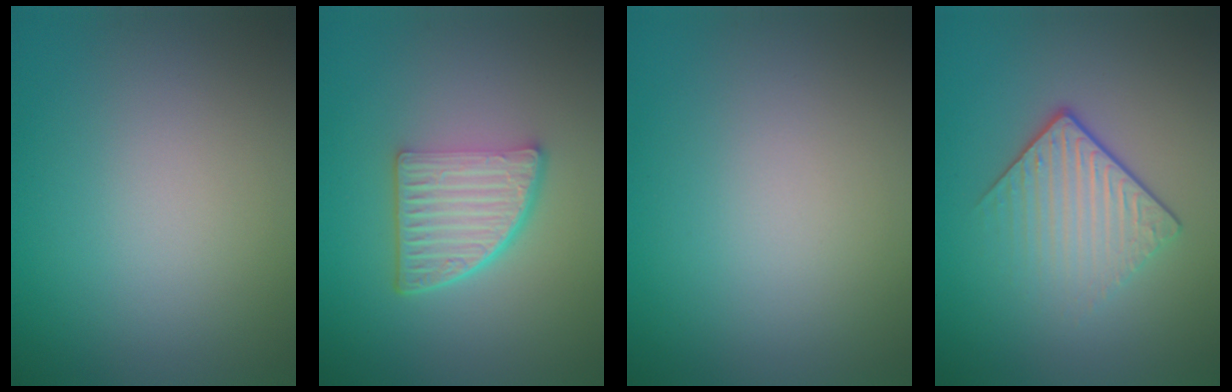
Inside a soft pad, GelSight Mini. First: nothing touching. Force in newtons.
{"total": 5.4, "press": 3.8, "slide": 3.8}
{"total": 0.0}
{"total": 4.2, "press": 2.6, "slide": 3.3}